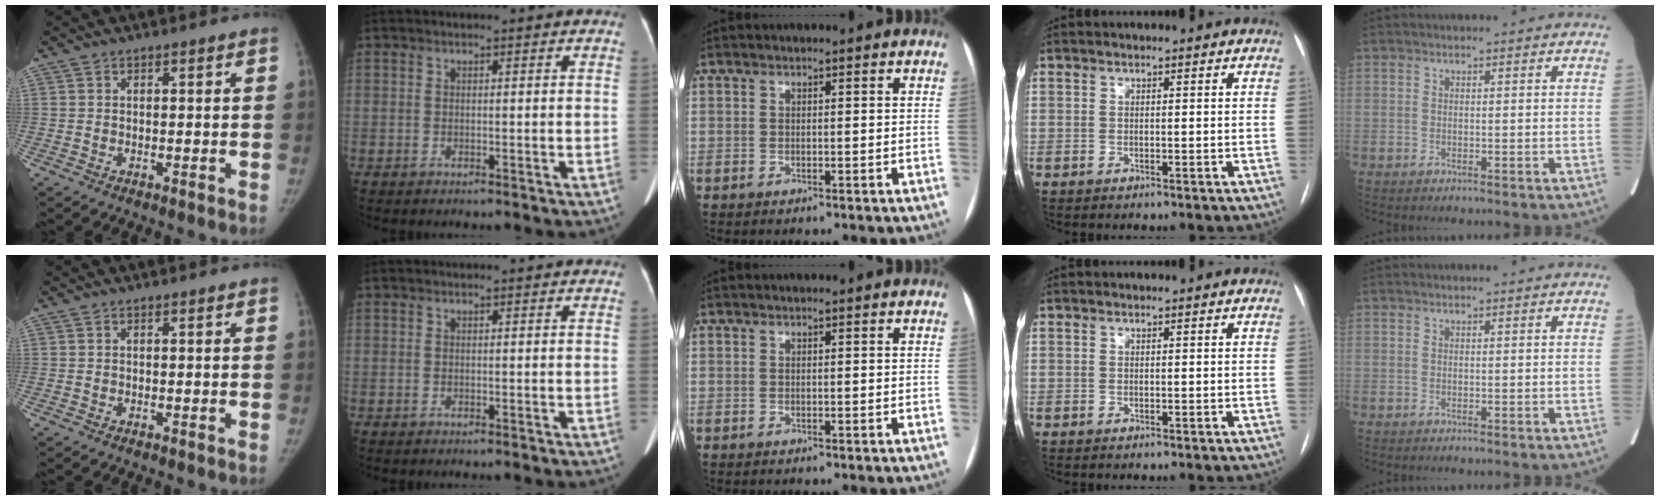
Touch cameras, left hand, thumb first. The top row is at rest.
{}